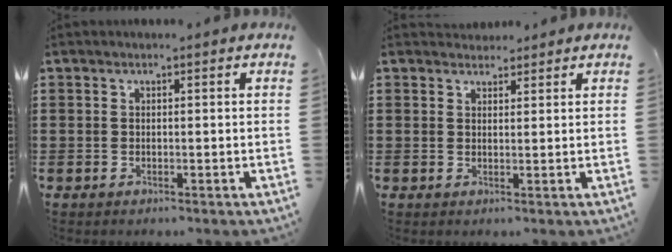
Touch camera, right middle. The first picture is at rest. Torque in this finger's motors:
{"motor_torque": [0.46, -0.47, -0.05, -0.01]}